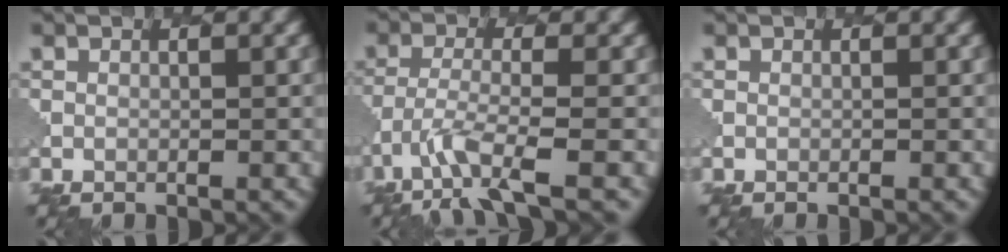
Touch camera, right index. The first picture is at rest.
{"total": 4.5, "force": [-2.7, 0.8, 3.5], "torque": [-0.073, -0.011, -0.058]}
{"total": 0.0}